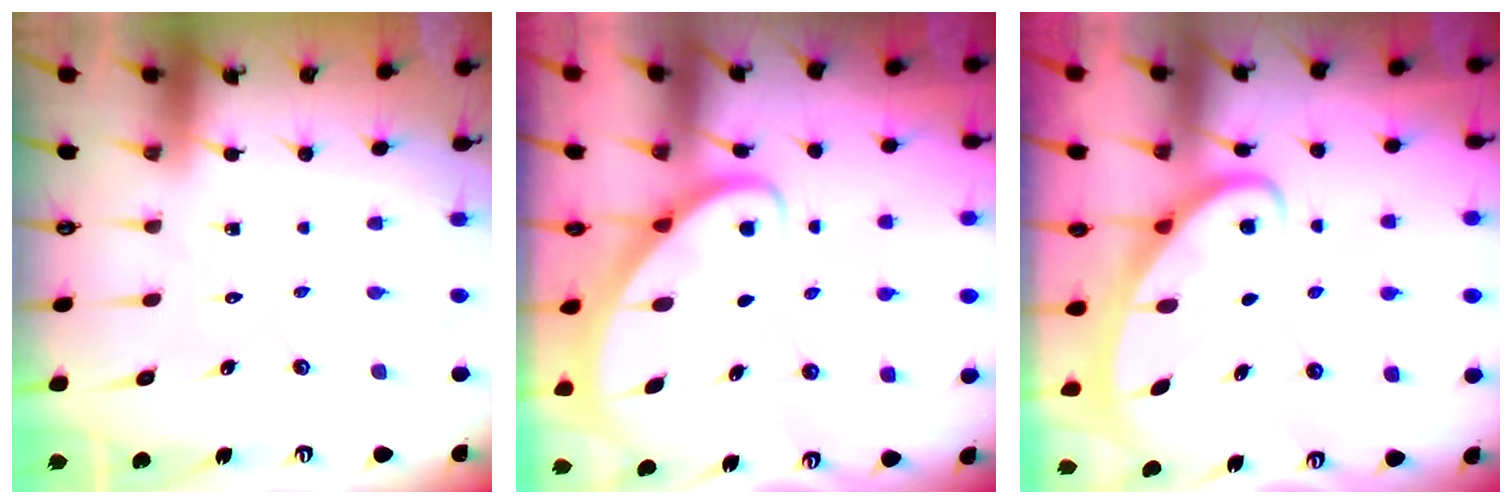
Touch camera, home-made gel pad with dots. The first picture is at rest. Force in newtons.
{"total": 2.7, "press": 2.7, "slide": 0.2}
{"total": 3.0, "press": 3.0, "slide": 0.4}